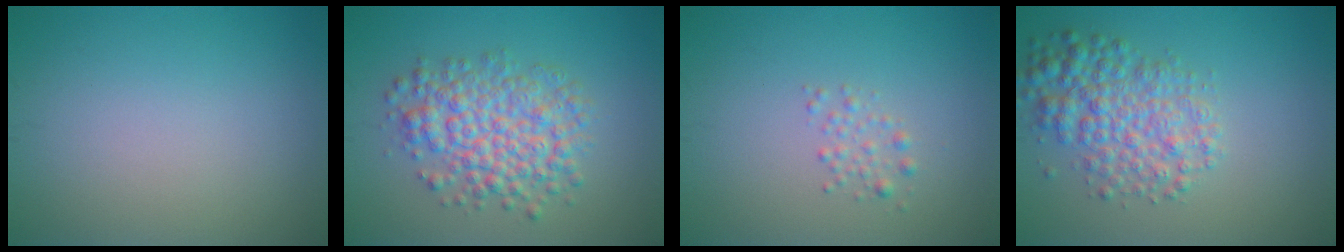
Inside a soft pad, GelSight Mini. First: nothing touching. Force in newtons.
{"total": 5.9, "press": 5.9, "slide": 0.1}
{"total": 1.2, "press": 1.2, "slide": 0.0}
{"total": 5.0, "press": 5.0, "slide": 0.1}